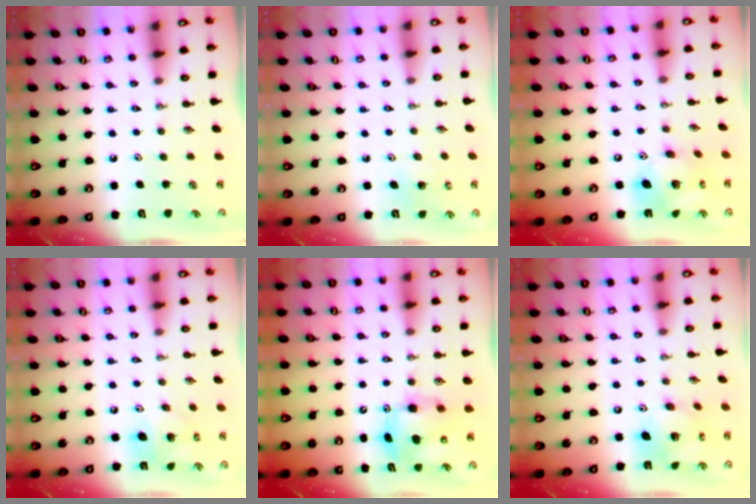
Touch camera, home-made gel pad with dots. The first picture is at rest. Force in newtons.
{"total": 2.7, "press": 2.7, "slide": 0.2}
{"total": 15.2, "press": 15.1, "slide": 1.5}
{"total": 11.0, "press": 10.8, "slide": 1.9}
{"total": 10.0, "press": 10.0, "slide": 0.5}
{"total": 14.1, "press": 14.0, "slide": 1.3}